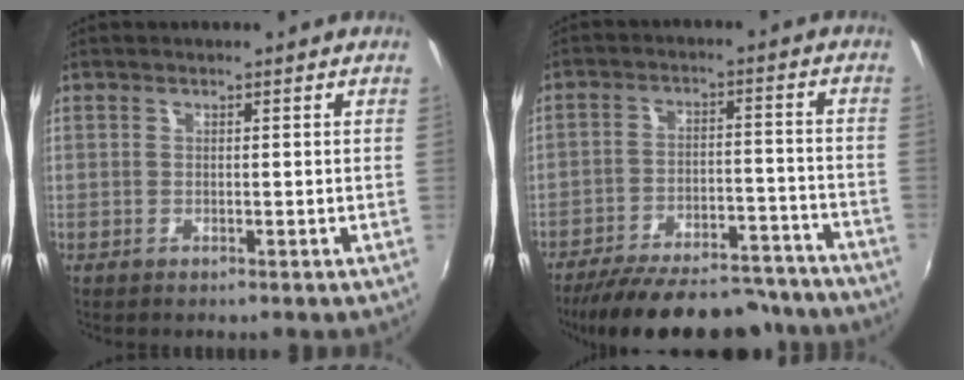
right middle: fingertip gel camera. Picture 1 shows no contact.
{"total": 23.3, "force": [-20.4, 6.6, 9.2], "torque": [-0.171, 0.004, -0.268]}